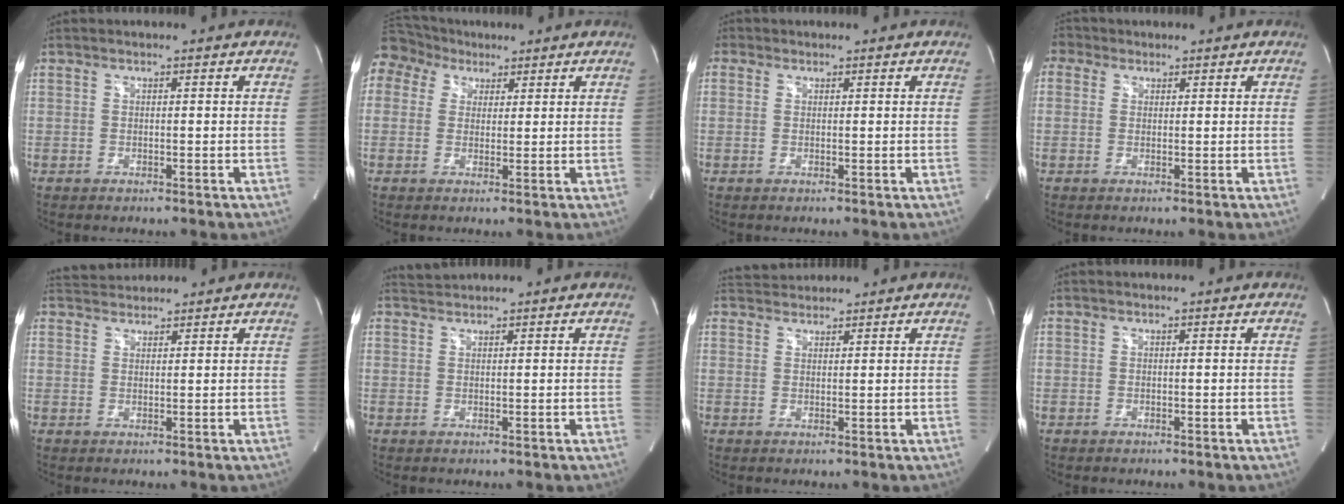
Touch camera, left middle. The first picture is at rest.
{"total": 12.2, "force": [6.9, 9.4, 3.7], "torque": [-0.117, 0.070, 0.134]}
{"total": 1.3, "force": [0.6, 1.1, 0.2], "torque": [0.002, 0.004, 0.005]}
{"total": 3.1, "force": [1.6, 2.6, 0.8], "torque": [-0.017, 0.021, 0.028]}
{"total": 3.9, "force": [3.8, 0.7, 0.2], "torque": [-0.012, 0.028, 0.071]}
{"total": 1.6, "force": [1.5, -0.4, -0.3], "torque": [-0.001, 0.011, 0.039]}
{"total": 3.7, "force": [3.7, 0.7, 0.2], "torque": [-0.011, 0.029, 0.069]}
{"total": 0.0}